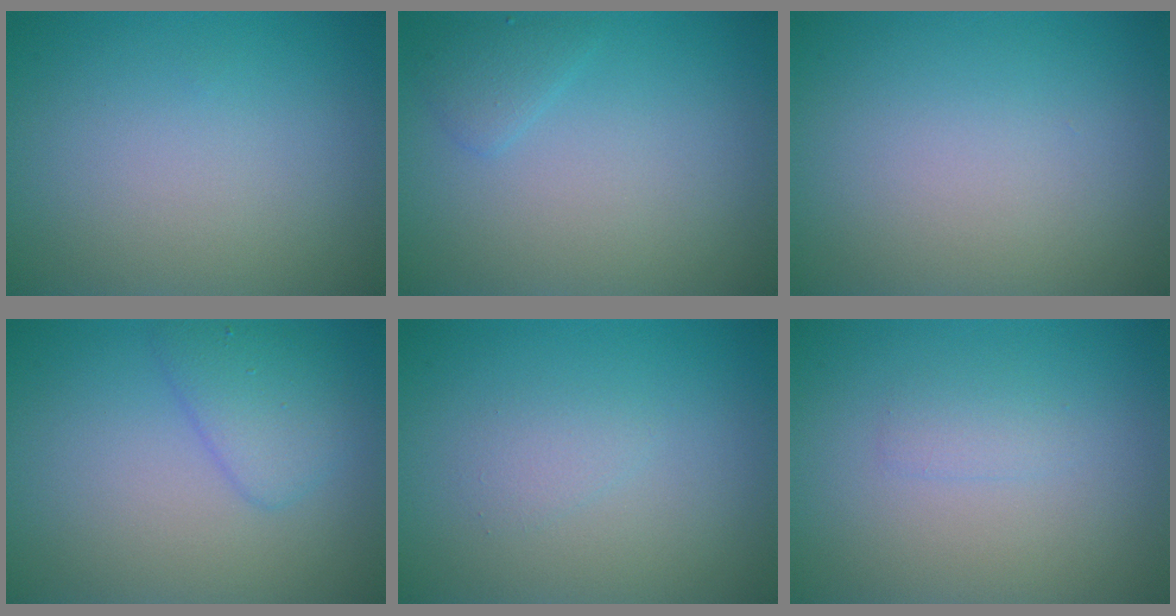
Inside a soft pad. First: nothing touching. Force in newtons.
{"total": 1.3, "press": 1.3, "slide": 0.1}
{"total": 0.0}
{"total": 2.8, "press": 2.8, "slide": 0.1}
{"total": 1.1, "press": 1.1, "slide": 0.1}
{"total": 1.0, "press": 1.0, "slide": 0.1}